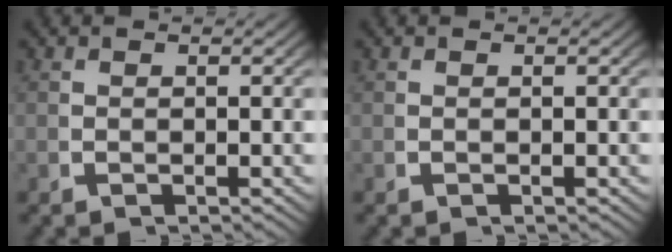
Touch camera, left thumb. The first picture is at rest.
{"total": 0.0}